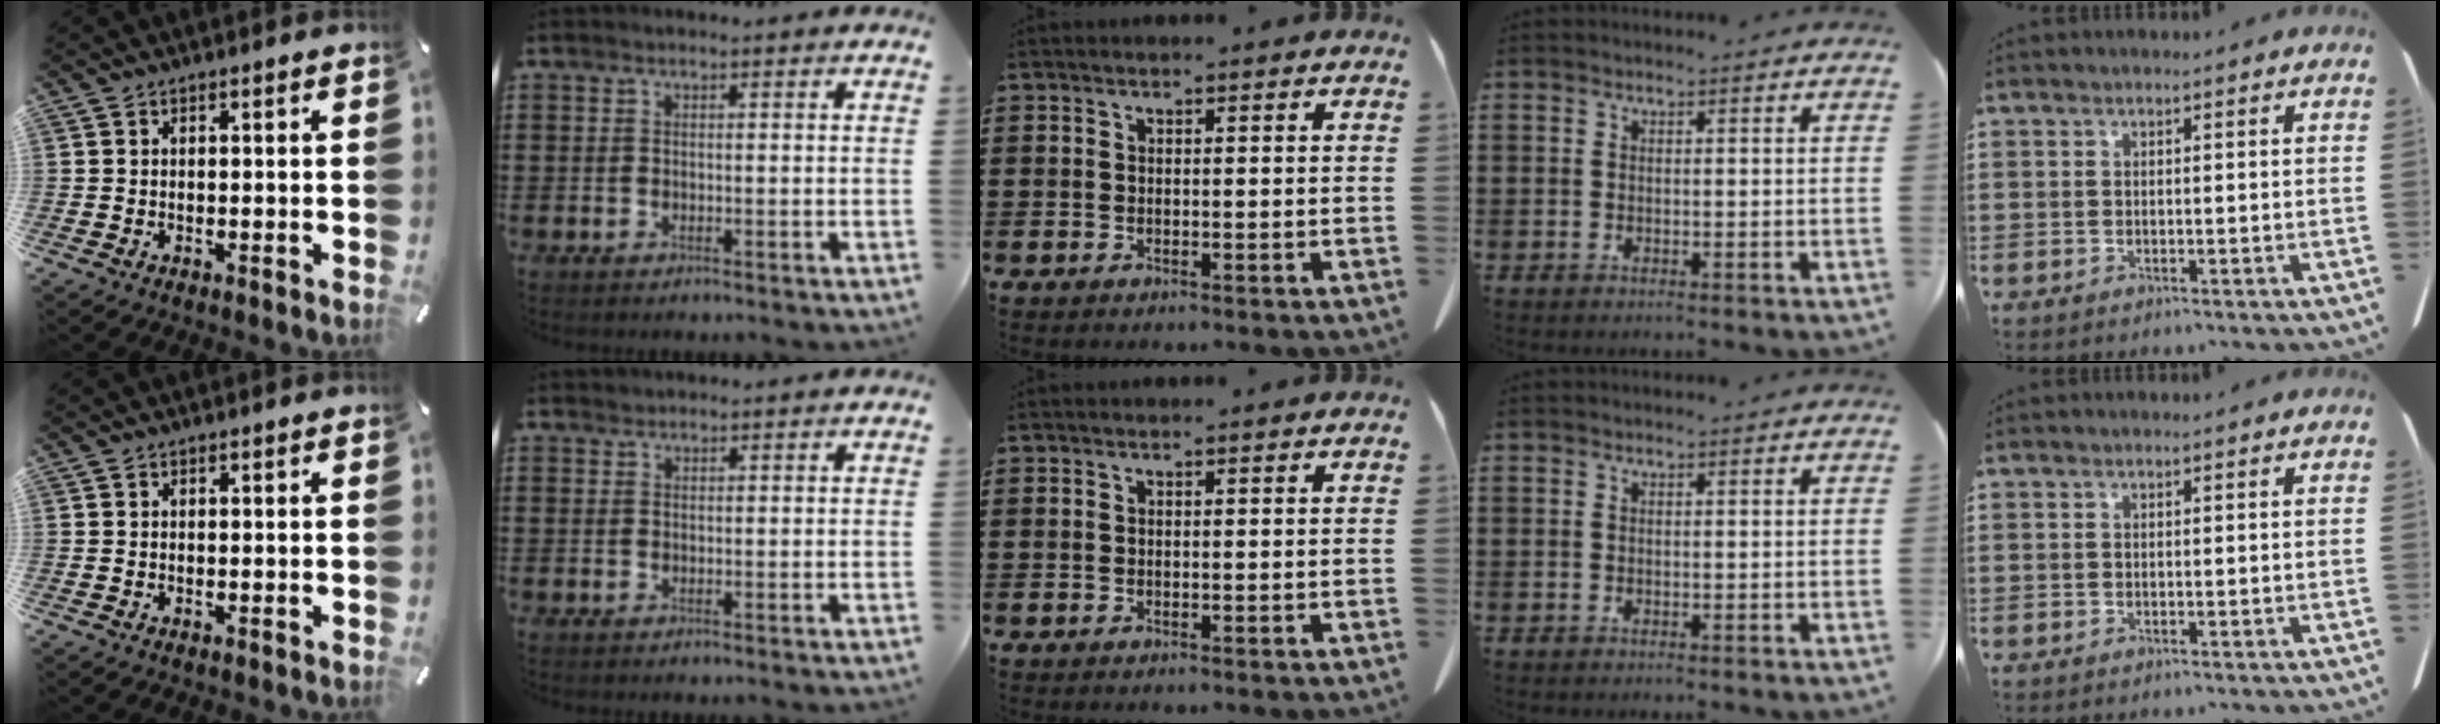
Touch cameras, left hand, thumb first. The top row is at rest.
{"index": {"total": 0.5, "force": [0.5, 0.2, 0.0], "torque": [-0.001, 0.000, 0.011]}}